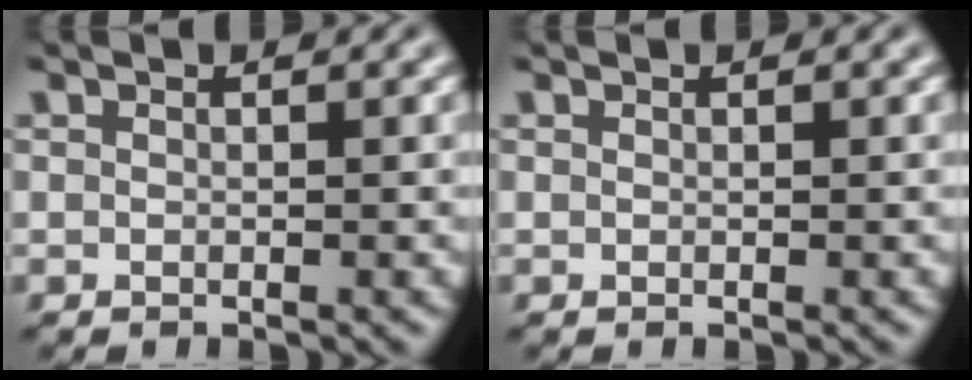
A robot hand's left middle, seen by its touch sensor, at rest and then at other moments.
{"total": 0.0}